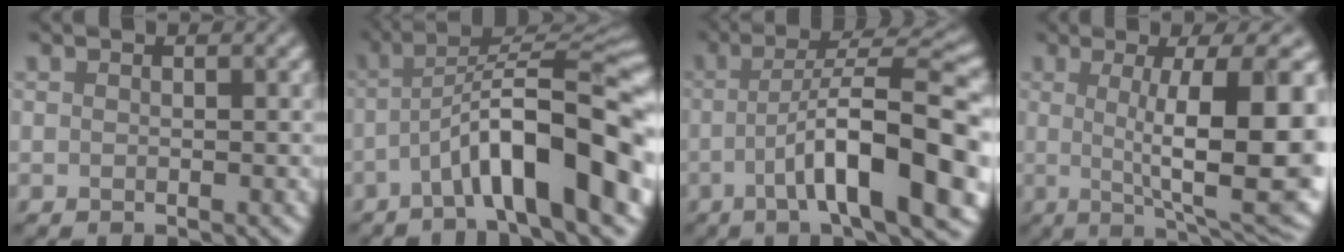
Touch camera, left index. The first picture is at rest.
{"total": 10.9, "force": [-4.3, 2.2, 9.8], "torque": [-0.152, 0.021, -0.058]}
{"total": 11.9, "force": [-3.1, 2.5, 11.2], "torque": [-0.163, 0.011, -0.033]}
{"total": 12.4, "force": [0.0, 2.5, 12.1], "torque": [-0.162, 0.006, 0.019]}